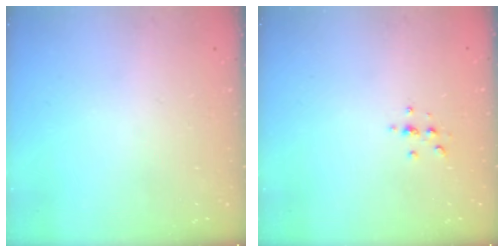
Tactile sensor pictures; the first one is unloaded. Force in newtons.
{"total": 2.1, "press": 2.1, "slide": 0.2}